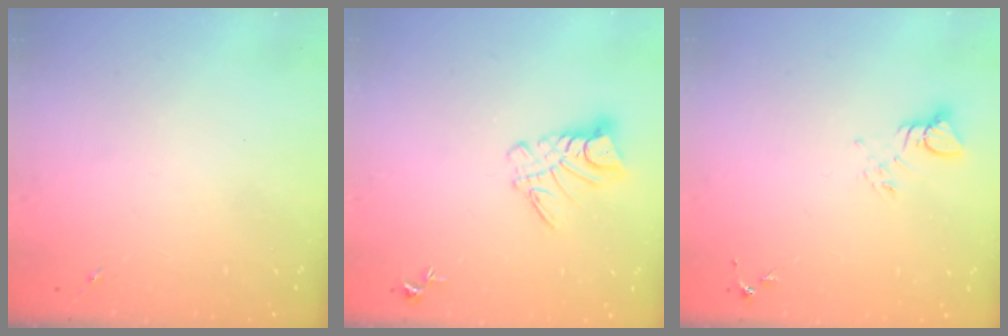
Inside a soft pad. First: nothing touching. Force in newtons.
{"total": 9.2, "press": 9.2, "slide": 0.9}
{"total": 3.8, "press": 3.8, "slide": 0.5}